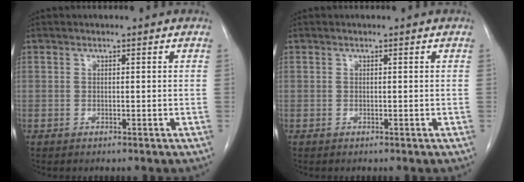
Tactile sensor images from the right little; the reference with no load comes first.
{"total": 0.0}